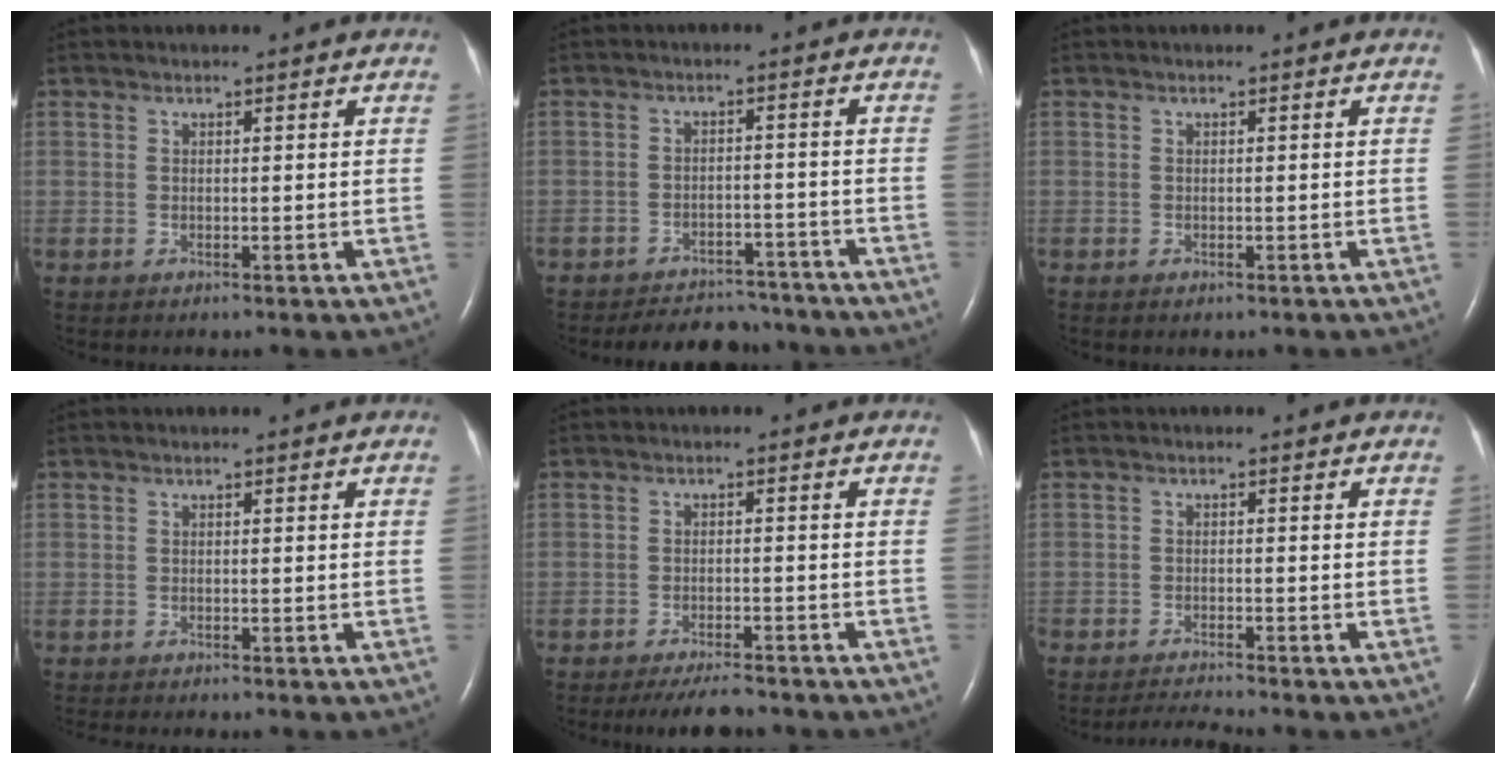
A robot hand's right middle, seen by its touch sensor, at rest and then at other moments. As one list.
[{"total": 8.9, "force": [-8.3, 3.1, 1.2], "torque": [-0.011, 0.008, -0.107]}, {"total": 0.7, "force": [-0.5, 0.3, 0.4], "torque": [-0.006, -0.002, -0.002]}, {"total": 2.6, "force": [-2.3, 0.2, 1.2], "torque": [-0.018, -0.006, -0.030]}, {"total": 5.2, "force": [-4.7, 0.9, 2.0], "torque": [-0.033, -0.012, -0.076]}, {"total": 3.2, "force": [-3.1, -0.9, 0.5], "torque": [-0.018, -0.019, -0.055]}]